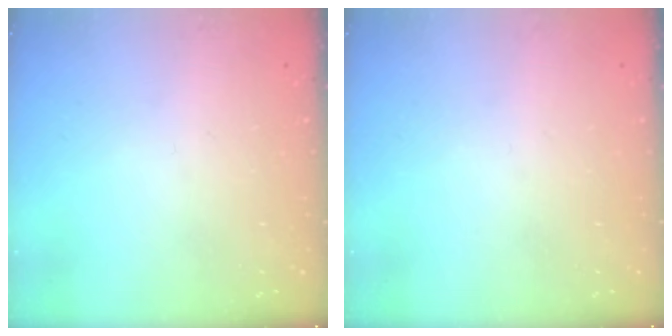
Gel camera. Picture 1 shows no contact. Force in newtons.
{"total": 0.0}